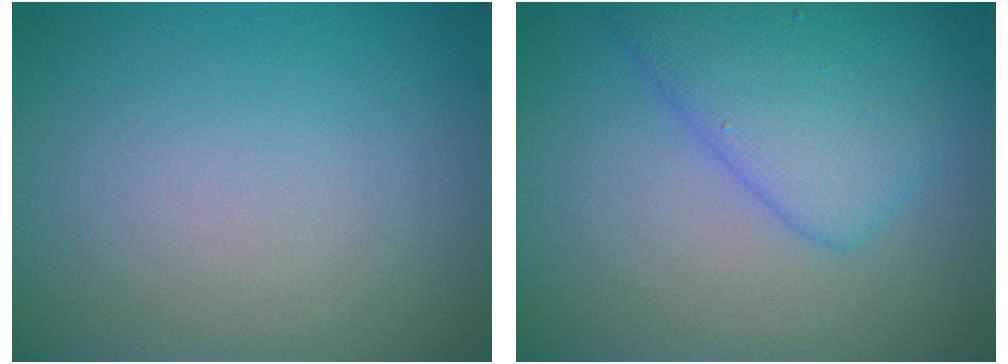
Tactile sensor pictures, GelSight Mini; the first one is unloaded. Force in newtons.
{"total": 5.6, "press": 5.6, "slide": 0.2}